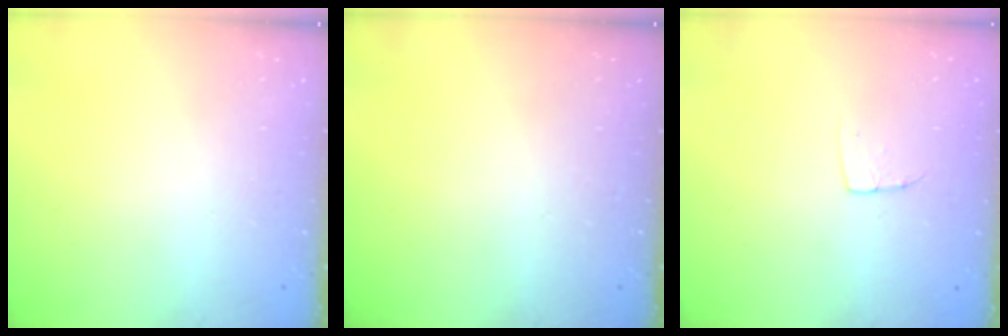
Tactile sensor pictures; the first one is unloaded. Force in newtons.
{"total": 0.0}
{"total": 3.7, "press": 3.7, "slide": 0.2}